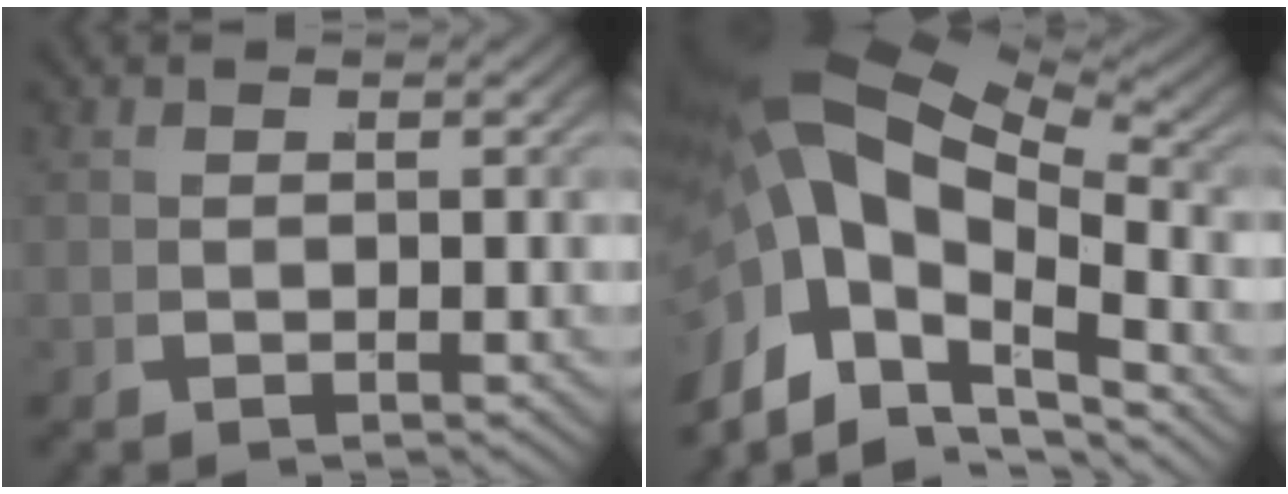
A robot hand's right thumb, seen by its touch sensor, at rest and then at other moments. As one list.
[{"total": 13.2, "force": [-1.0, 8.5, 10.1], "torque": [-0.206, -0.024, -0.012]}]